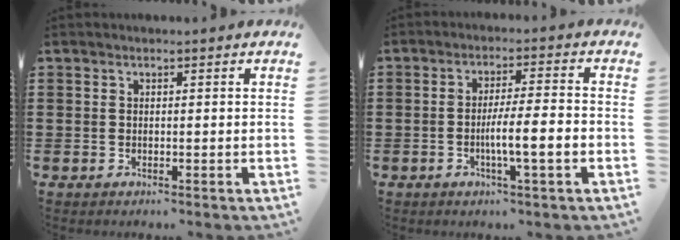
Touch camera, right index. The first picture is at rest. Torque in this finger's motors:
{"motor_torque": [1.69, -0.39, 0.73, 0.19]}